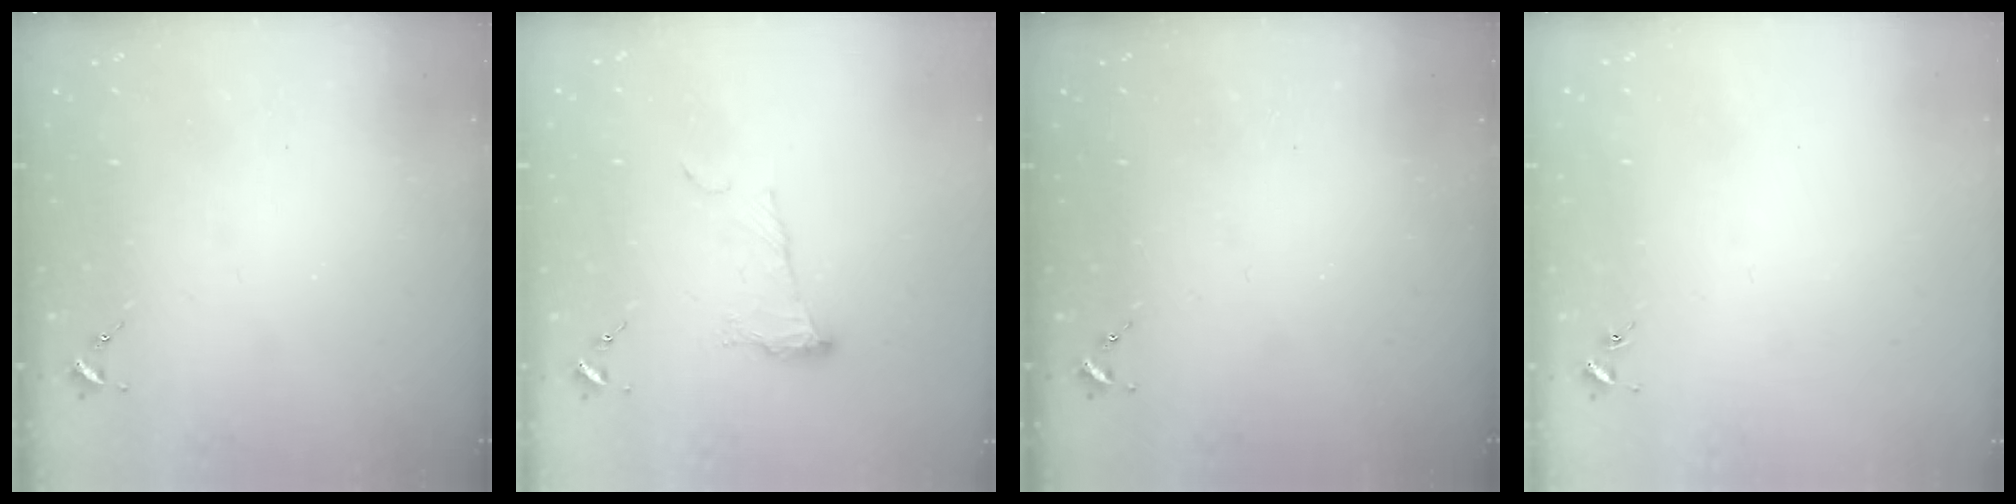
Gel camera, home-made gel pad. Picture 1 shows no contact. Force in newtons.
{"total": 8.9, "press": 8.9, "slide": 0.6}
{"total": 0.0}
{"total": 0.8, "press": 0.8, "slide": 0.2}